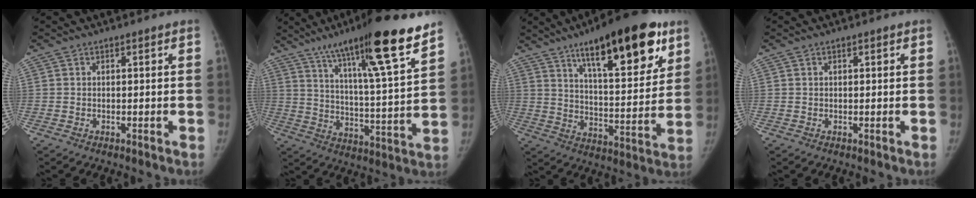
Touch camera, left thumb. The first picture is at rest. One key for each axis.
{"total": 21.8, "fx": 14.5, "fy": 1.9, "fz": 16.2, "tx": -0.235, "ty": -0.054, "tz": 0.234}
{"total": 24.1, "fx": 13.6, "fy": 7.7, "fz": 18.3, "tx": -0.238, "ty": -0.048, "tz": 0.211}
{"total": 0.5, "fx": 0.2, "fy": 0.3, "fz": 0.4, "tx": -0.002, "ty": 0.001, "tz": 0.002}